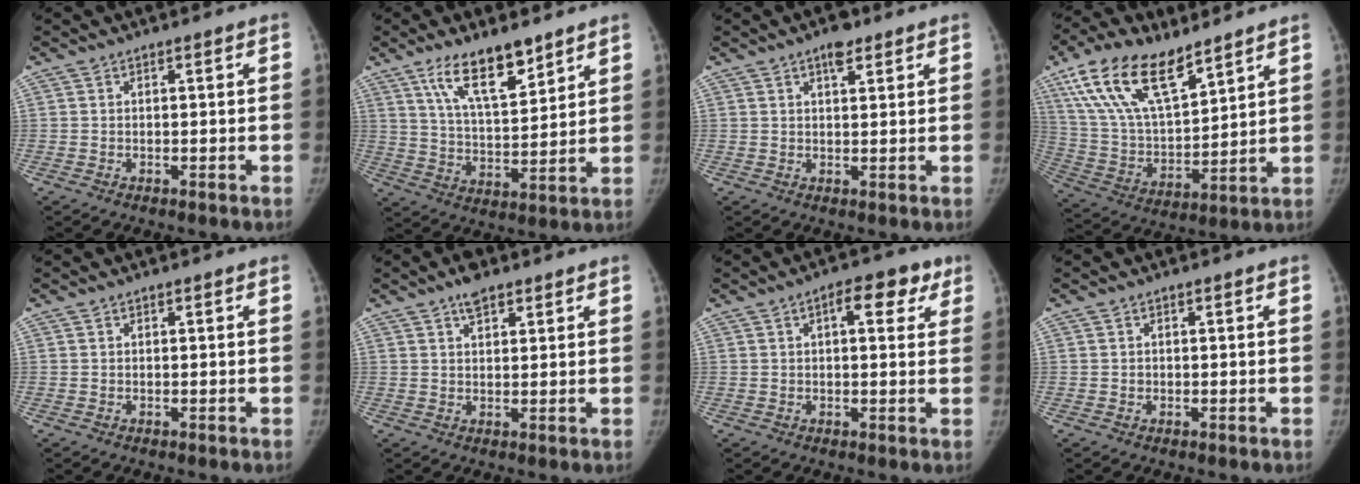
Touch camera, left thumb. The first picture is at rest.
{"total": 12.4, "force": [8.3, 4.3, 8.2], "torque": [-0.119, -0.049, 0.153]}
{"total": 3.6, "force": [2.2, 1.6, 2.3], "torque": [-0.023, -0.008, 0.032]}
{"total": 19.6, "force": [12.1, 8.4, 12.9], "torque": [-0.226, -0.041, 0.236]}
{"total": 0.0}
{"total": 4.1, "force": [2.7, 2.0, 2.2], "torque": [-0.023, -0.009, 0.043]}
{"total": 7.6, "force": [3.2, 3.6, 5.8], "torque": [-0.053, 0.004, 0.036]}
{"total": 0.7, "force": [-0.1, 0.7, 0.1], "torque": [0.001, 0.003, -0.001]}